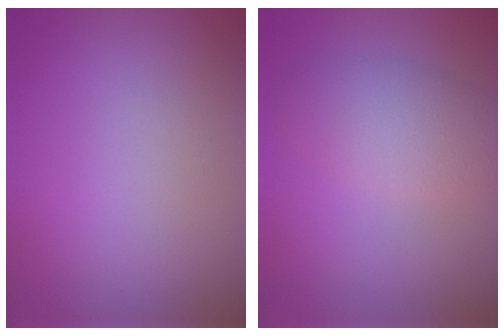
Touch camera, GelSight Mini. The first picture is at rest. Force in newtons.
{"total": 3.9, "press": 3.9, "slide": 0.2}